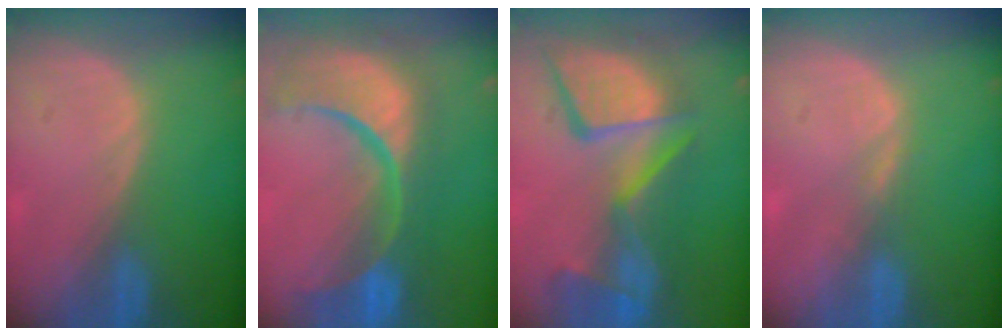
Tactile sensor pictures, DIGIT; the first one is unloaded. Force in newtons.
{"total": 14.9, "press": 11.8, "slide": 9.1}
{"total": 13.5, "press": 11.2, "slide": 7.6}
{"total": 1.1, "press": 1.1, "slide": 0.2}